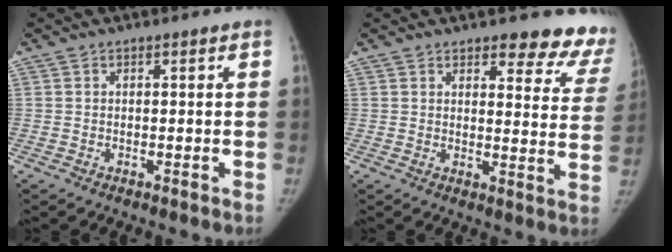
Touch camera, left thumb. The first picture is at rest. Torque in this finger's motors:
{"motor_torque": [-0.11, 0.28, 0.74, -0.38, 0.01]}